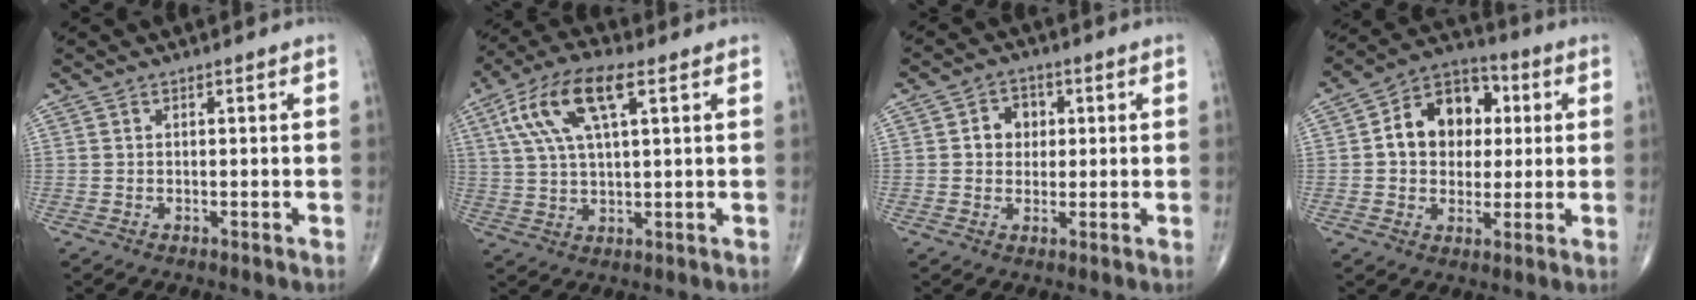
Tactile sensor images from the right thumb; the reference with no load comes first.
{"total": 13.2, "force": [4.9, 4.9, 11.2], "torque": [-0.229, 0.013, 0.089]}
{"total": 4.9, "force": [0.8, 4.2, 2.4], "torque": [-0.008, 0.006, 0.008]}
{"total": 12.4, "force": [1.9, 9.7, 7.4], "torque": [-0.067, 0.014, 0.023]}